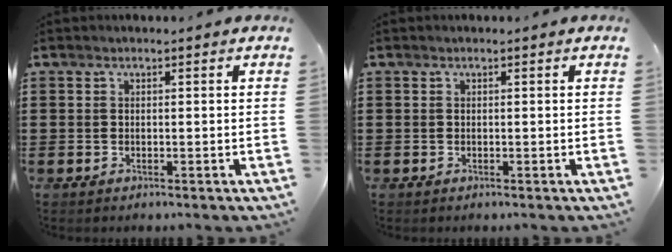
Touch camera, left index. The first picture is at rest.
{"total": 0.0}